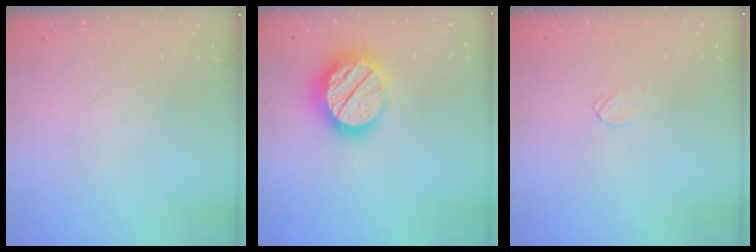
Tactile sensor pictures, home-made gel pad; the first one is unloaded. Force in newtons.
{"total": 19.1, "press": 19.0, "slide": 1.6}
{"total": 3.2, "press": 3.2, "slide": 0.3}